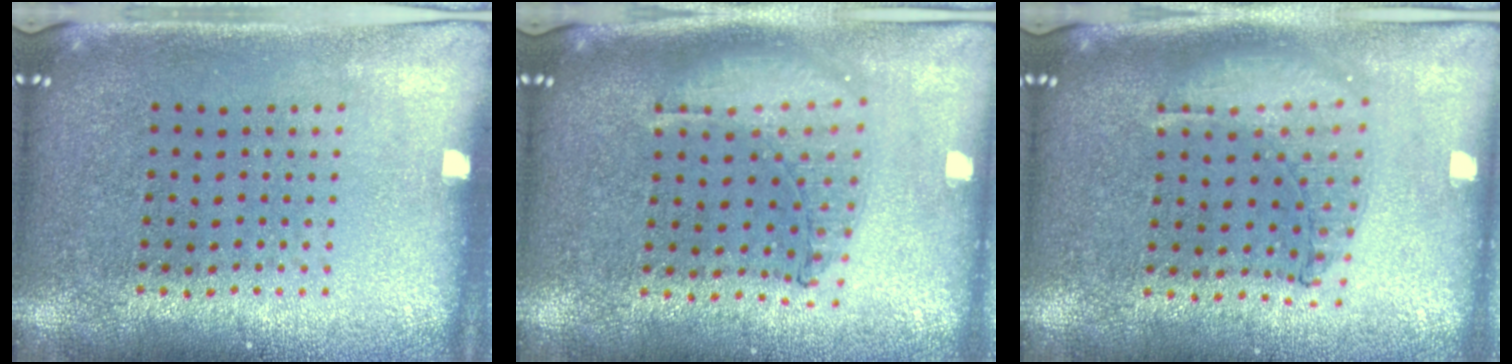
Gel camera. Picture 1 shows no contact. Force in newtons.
{"total": 0.9, "press": 0.9, "slide": 0.3}
{"total": 0.9, "press": 0.9, "slide": 0.2}